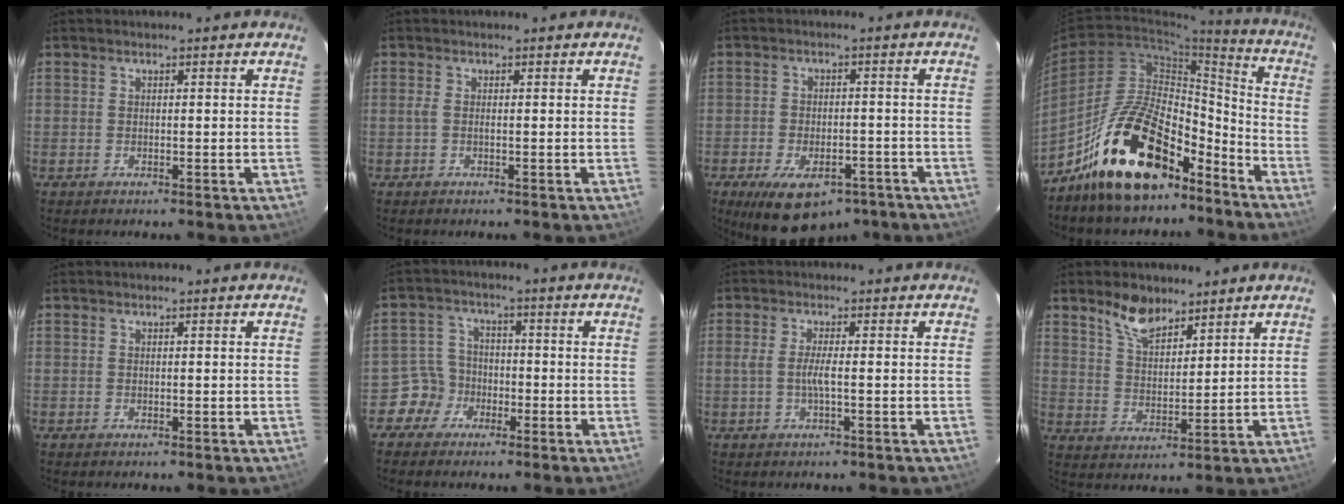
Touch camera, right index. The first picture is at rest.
{"total": 1.0, "force": [-0.2, -0.2, 1.0], "torque": [-0.021, 0.000, -0.006]}
{"total": 13.9, "force": [-8.9, 7.1, 8.0], "torque": [-0.158, -0.016, -0.125]}
{"total": 21.0, "force": [-14.7, 9.2, 11.8], "torque": [-0.208, 0.037, -0.234]}
{"total": 0.0}
{"total": 5.3, "force": [-2.8, 4.4, -0.2], "torque": [-0.001, 0.023, -0.055]}
{"total": 2.7, "force": [-0.6, -0.2, 2.6], "torque": [-0.051, 0.000, -0.011]}
{"total": 7.4, "force": [5.6, 3.3, 3.4], "torque": [-0.057, 0.003, 0.108]}